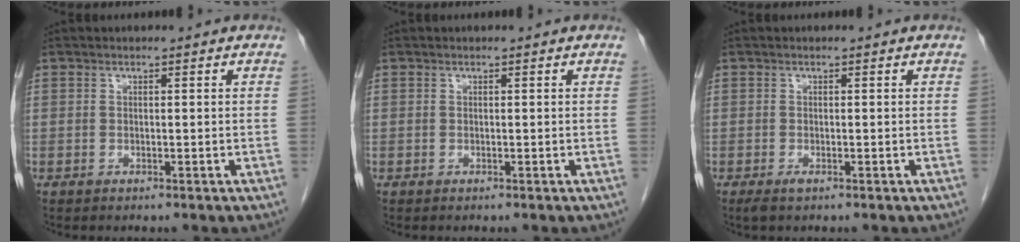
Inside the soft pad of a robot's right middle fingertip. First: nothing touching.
{"total": 0.0}
{"total": 1.2, "force": [-0.7, 0.3, 0.9], "torque": [-0.018, -0.003, -0.010]}